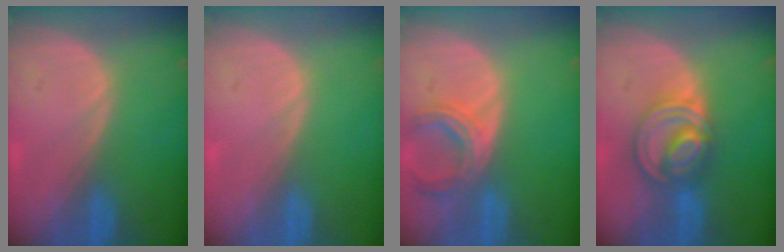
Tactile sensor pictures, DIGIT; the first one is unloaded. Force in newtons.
{"total": 0.5, "press": 0.0, "slide": 0.5}
{"total": 6.0, "press": 5.5, "slide": 2.3}
{"total": 8.0, "press": 6.8, "slide": 4.1}